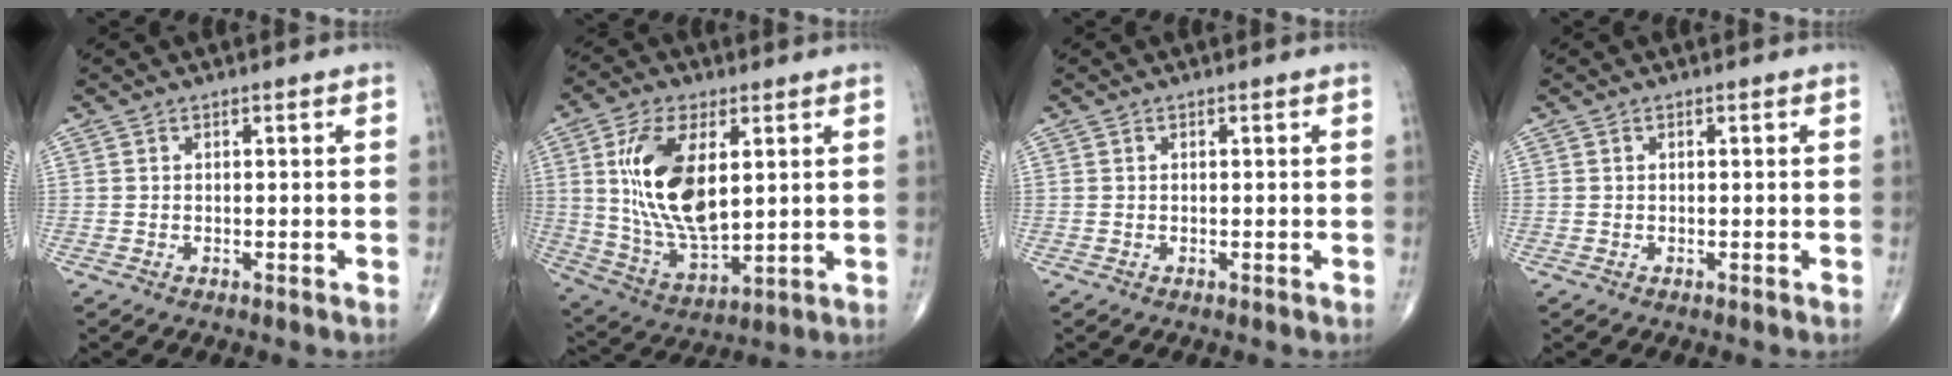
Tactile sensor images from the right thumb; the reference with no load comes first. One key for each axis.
{"total": 17.4, "fx": 3.8, "fy": 8.6, "fz": 14.6, "tx": -0.274, "ty": -0.020, "tz": 0.081}
{"total": 0.0}
{"total": 0.0}